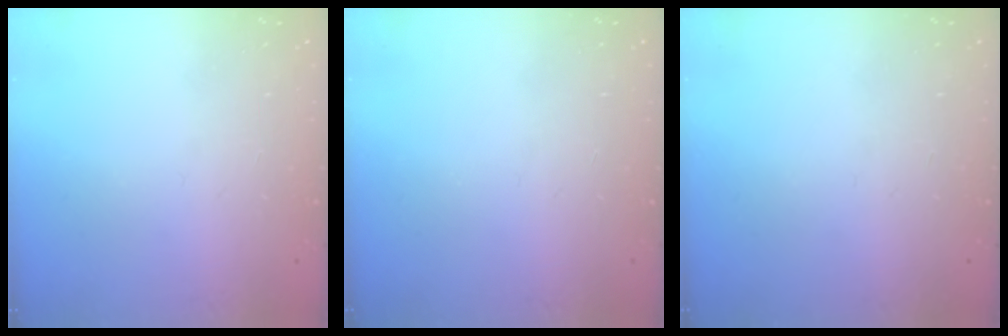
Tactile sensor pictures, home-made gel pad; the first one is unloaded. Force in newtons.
{"total": 0.0}
{"total": 0.0}